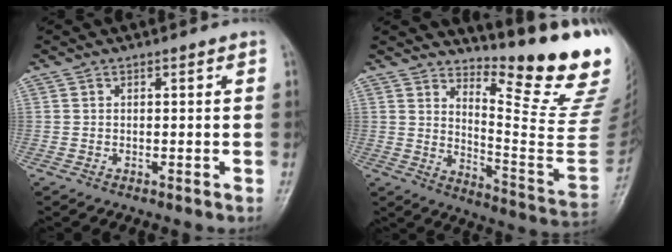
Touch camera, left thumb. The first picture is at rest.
{"total": 19.1, "force": [15.0, 2.5, 11.6], "torque": [-0.139, -0.163, 0.213]}